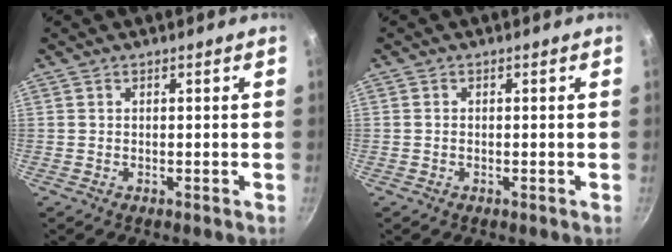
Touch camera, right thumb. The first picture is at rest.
{"total": 0.6, "force": [-0.2, 0.5, 0.3], "torque": [-0.004, 0.002, -0.005]}